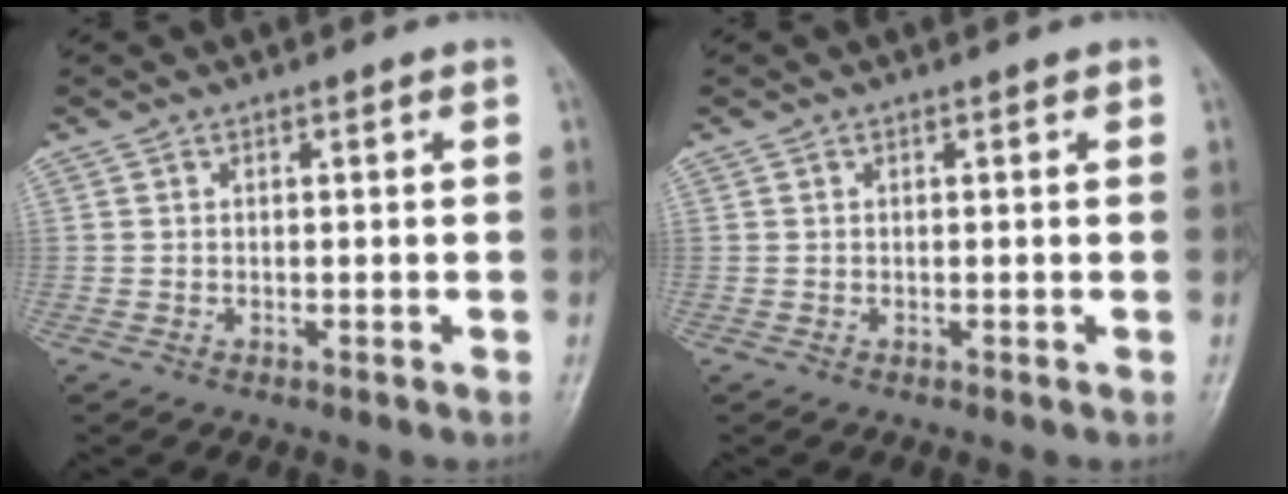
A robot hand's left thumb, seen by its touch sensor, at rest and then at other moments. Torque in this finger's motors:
{"motor_torque": [0.94, 0.52, -0.08, -0.06, 0.02]}